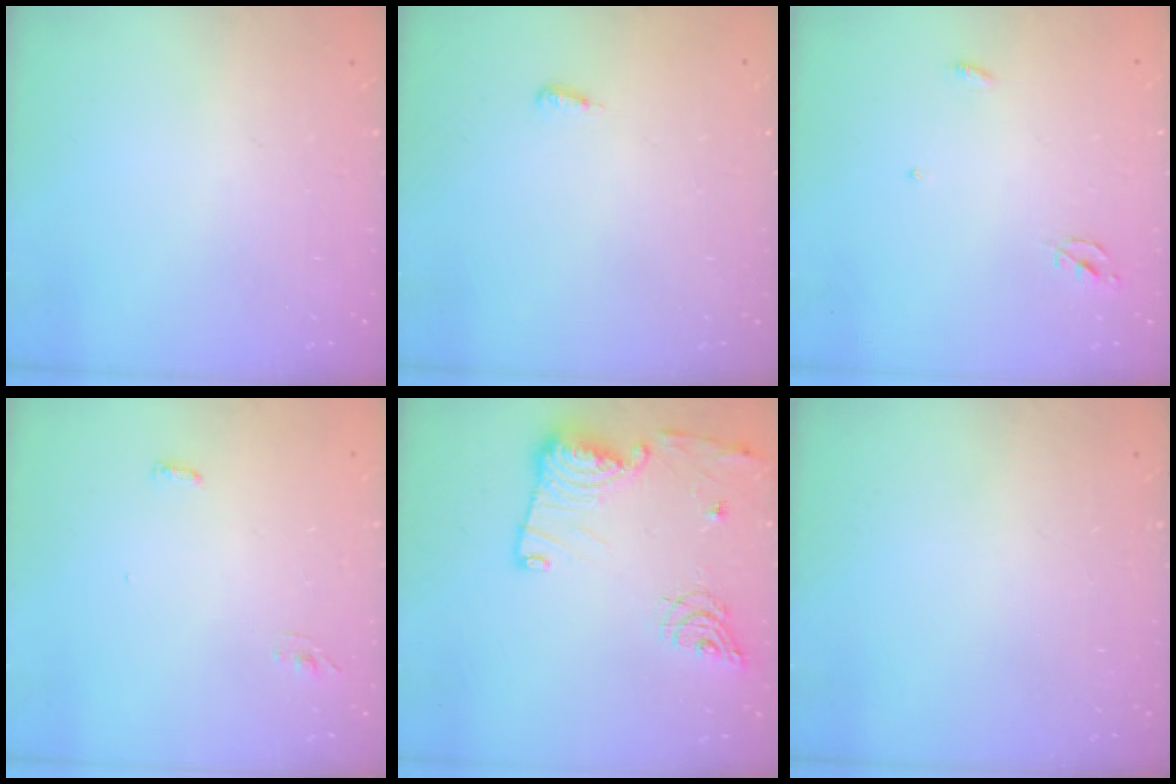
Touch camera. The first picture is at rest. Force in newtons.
{"total": 3.6, "press": 2.7, "slide": 2.5}
{"total": 2.3, "press": 2.3, "slide": 0.1}
{"total": 3.6, "press": 3.2, "slide": 1.6}
{"total": 15.8, "press": 15.7, "slide": 0.9}
{"total": 0.0}